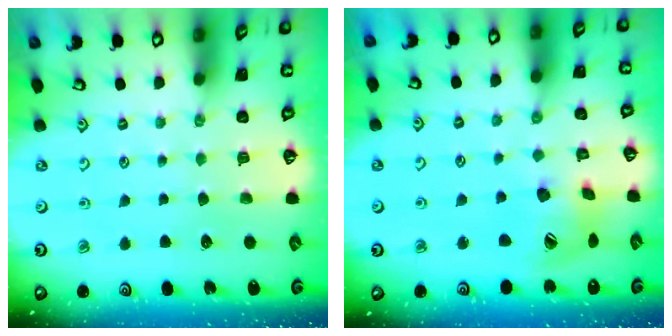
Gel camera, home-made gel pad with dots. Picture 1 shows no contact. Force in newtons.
{"total": 13.7, "press": 13.6, "slide": 1.6}